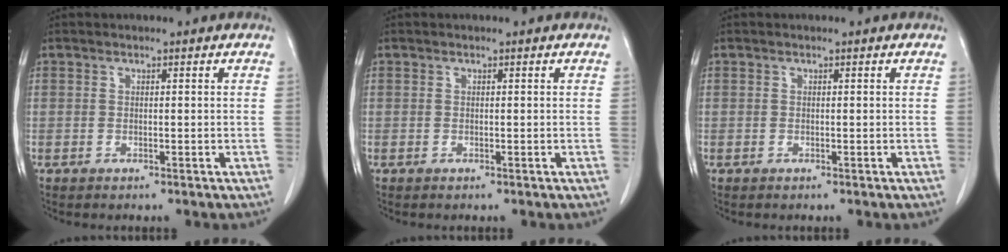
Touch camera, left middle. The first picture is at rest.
{"total": 0.0}
{"total": 0.0}